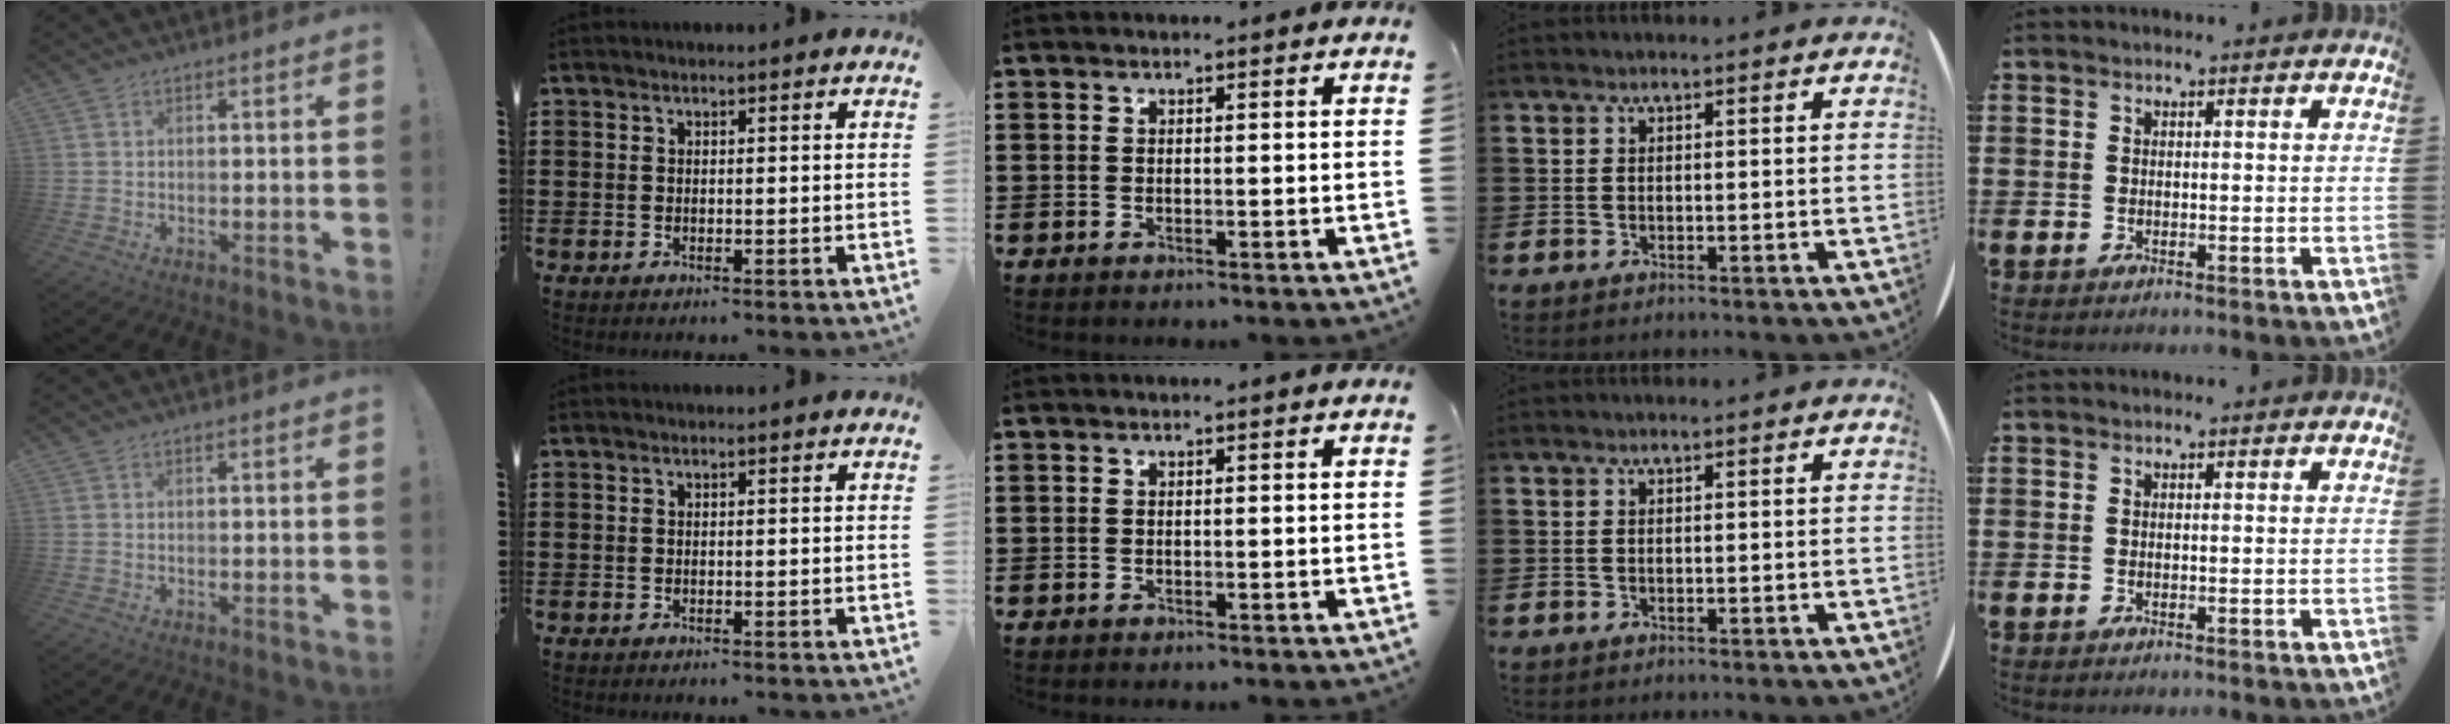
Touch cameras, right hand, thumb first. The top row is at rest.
{}